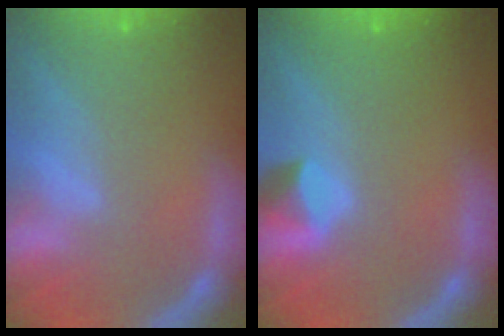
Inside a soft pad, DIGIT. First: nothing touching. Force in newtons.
{"total": 1.9}